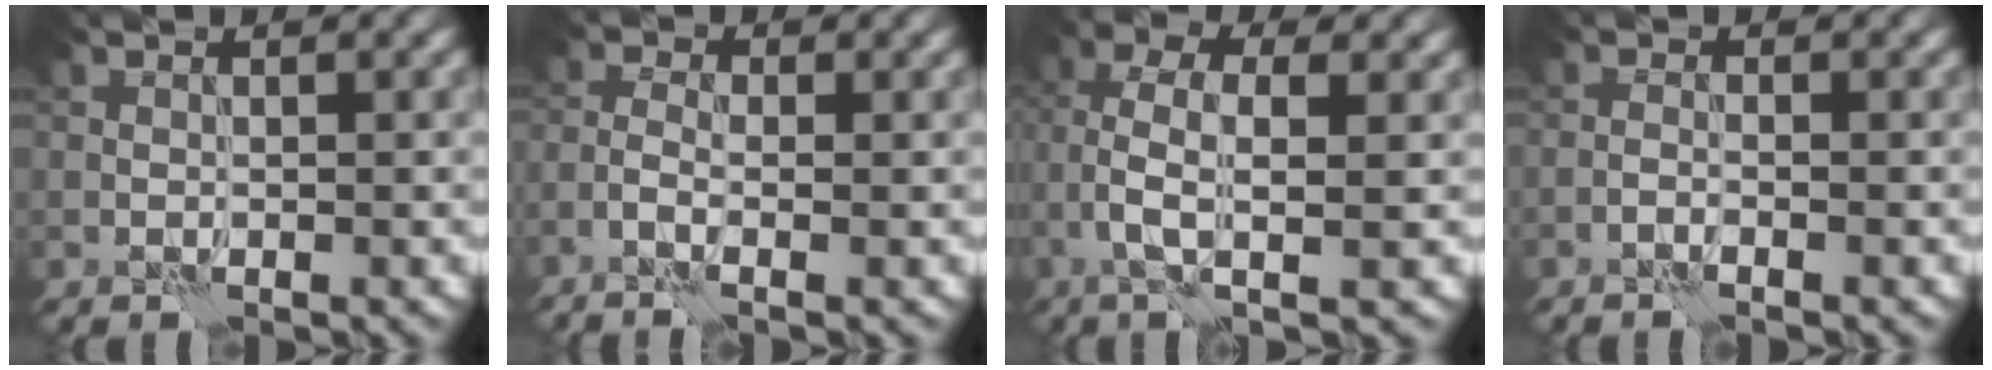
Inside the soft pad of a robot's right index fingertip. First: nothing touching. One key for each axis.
{"total": 2.7, "fx": -1.3, "fy": 0.9, "fz": 2.3, "tx": -0.058, "ty": -0.002, "tz": -0.029}
{"total": 4.9, "fx": 0.1, "fy": 1.6, "fz": 4.7, "tx": -0.097, "ty": 0.012, "tz": -0.007}
{"total": 1.3, "fx": -0.9, "fy": 0.1, "fz": 0.9, "tx": -0.021, "ty": 0.004, "tz": -0.022}